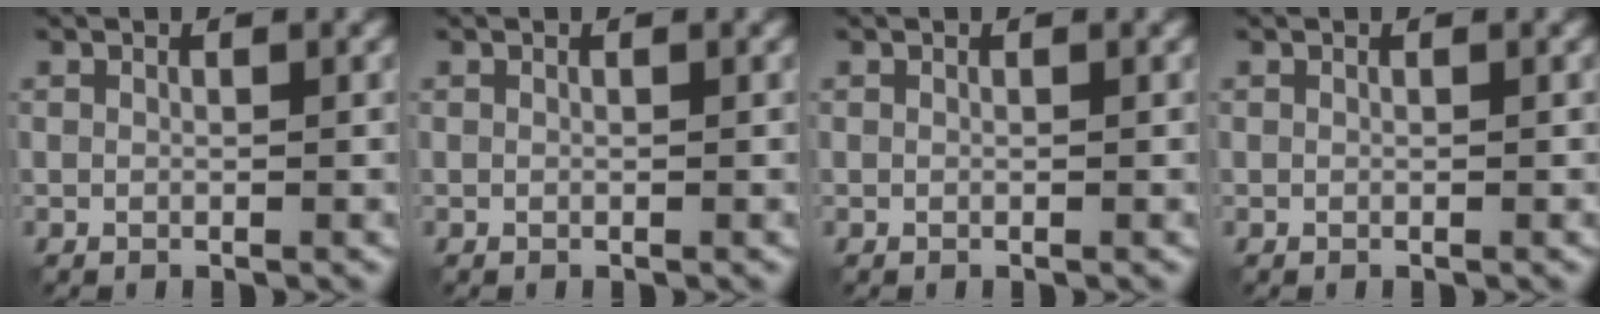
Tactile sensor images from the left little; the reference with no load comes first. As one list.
[{"total": 0.0}, {"total": 0.0}, {"total": 0.0}]